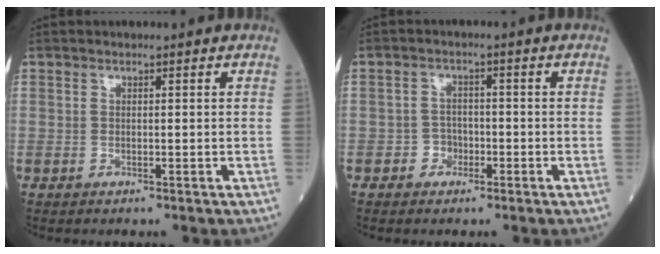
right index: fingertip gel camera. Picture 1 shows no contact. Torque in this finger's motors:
{"motor_torque": [-0.01, 0.00, 0.10, -0.01]}